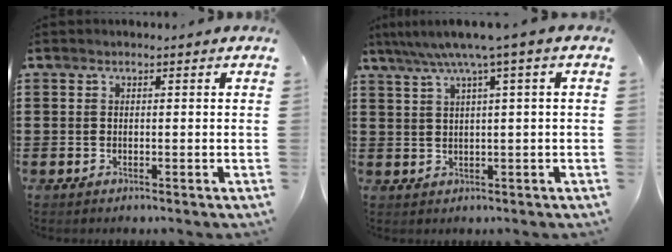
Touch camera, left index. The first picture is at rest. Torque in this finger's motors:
{"motor_torque": [1.26, -0.88, 0.69, 0.20]}